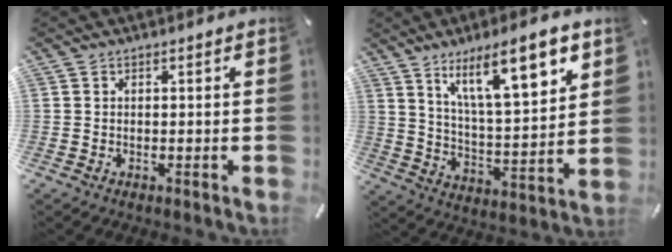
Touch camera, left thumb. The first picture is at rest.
{"total": 16.5, "force": [10.4, 5.2, 11.7], "torque": [-0.185, -0.049, 0.168]}